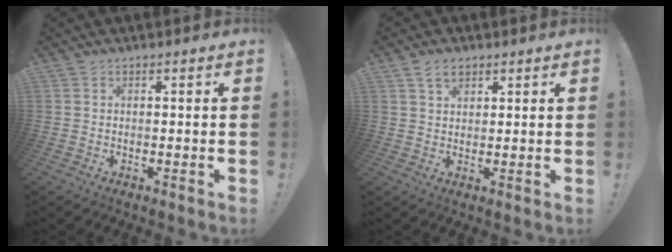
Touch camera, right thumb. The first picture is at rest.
{"total": 4.5, "force": [2.7, 2.7, 2.3], "torque": [-0.044, -0.002, 0.052]}